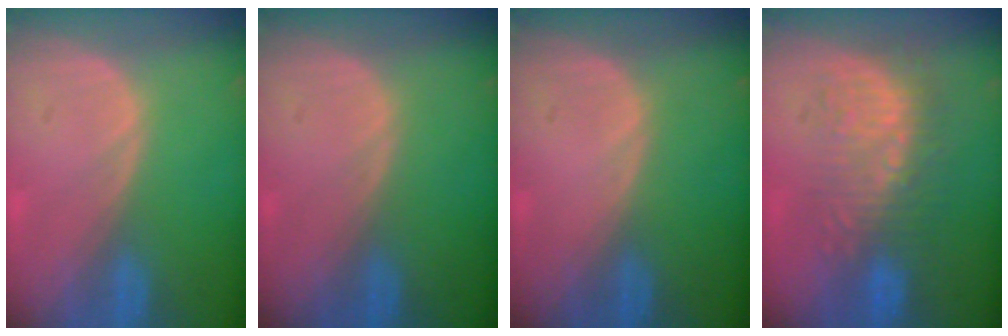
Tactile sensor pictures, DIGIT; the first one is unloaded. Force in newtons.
{"total": 0.0}
{"total": 0.0}
{"total": 9.1, "press": 8.7, "slide": 2.6}